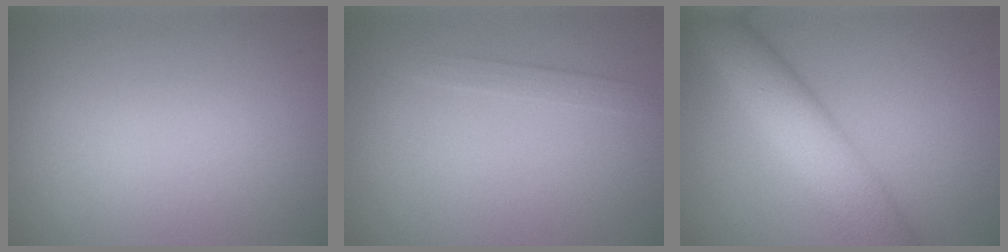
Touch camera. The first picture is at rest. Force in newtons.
{"total": 1.1, "press": 1.1, "slide": 0.1}
{"total": 6.9, "press": 6.9, "slide": 0.1}